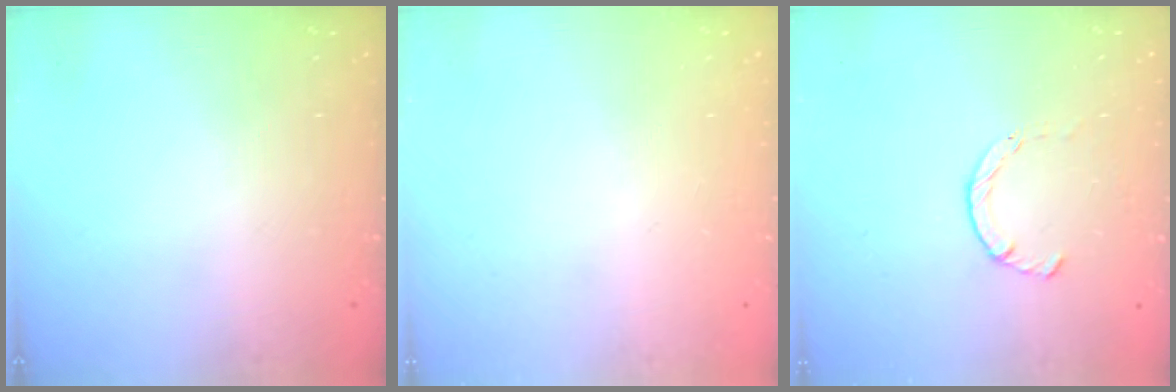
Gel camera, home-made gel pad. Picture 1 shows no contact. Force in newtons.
{"total": 0.0}
{"total": 3.7, "press": 3.6, "slide": 0.5}